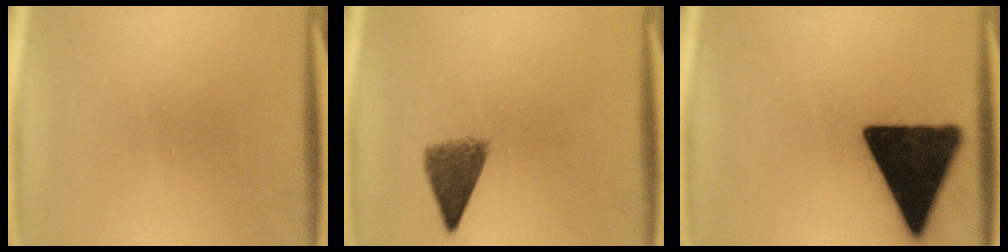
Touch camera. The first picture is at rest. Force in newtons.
{"total": 5.1}
{"total": 14.3}